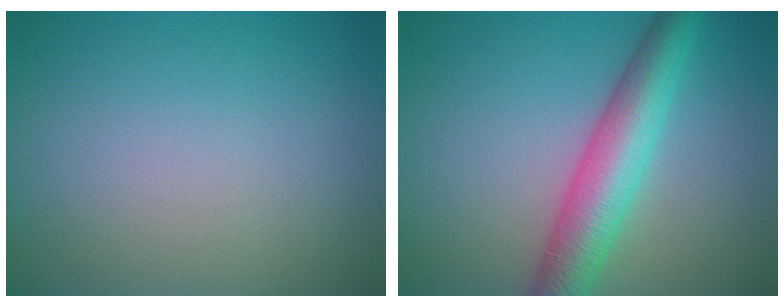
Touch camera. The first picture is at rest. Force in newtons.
{"total": 6.4, "press": 6.4, "slide": 0.3}